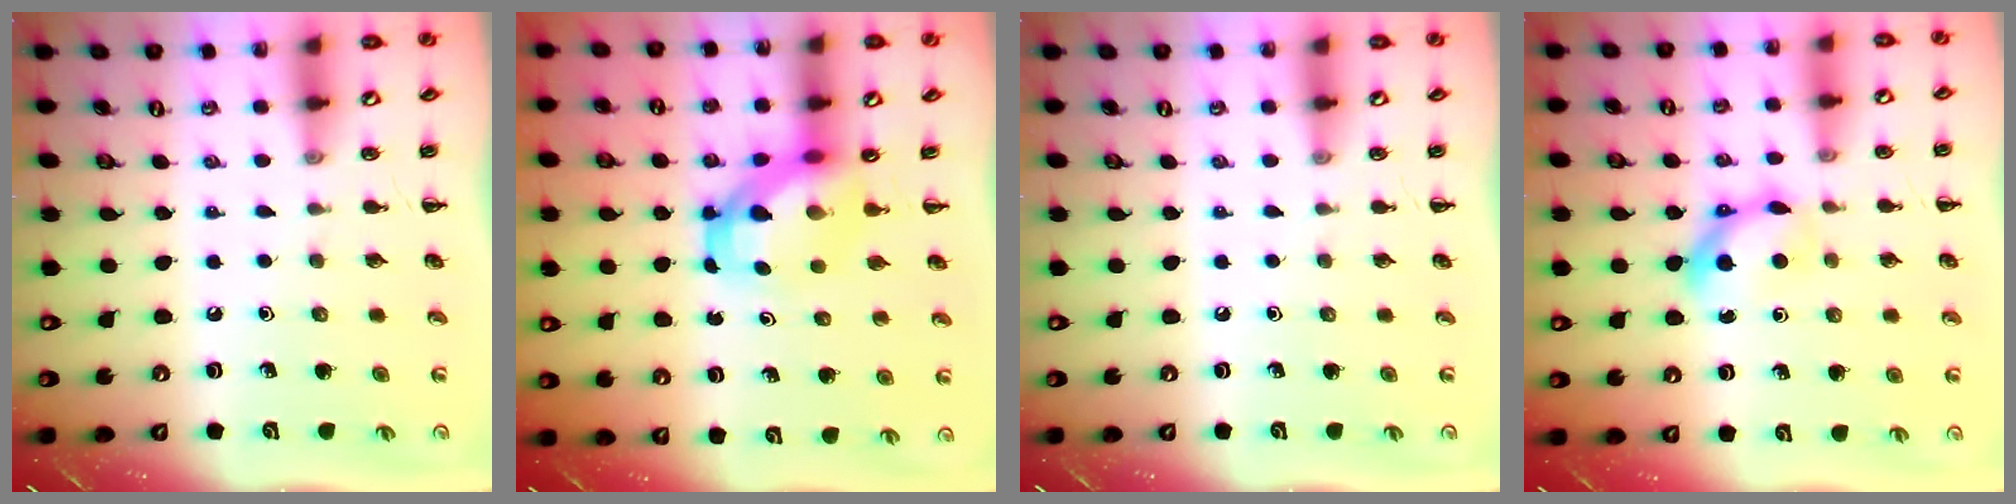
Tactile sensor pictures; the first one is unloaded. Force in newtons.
{"total": 5.3, "press": 5.1, "slide": 1.5}
{"total": 0.0}
{"total": 7.2, "press": 7.0, "slide": 1.6}